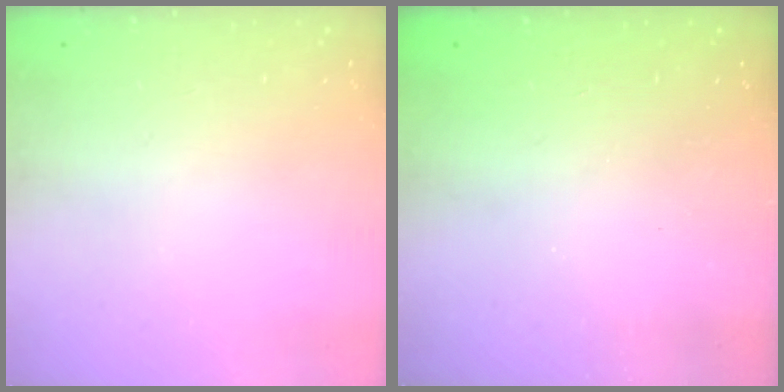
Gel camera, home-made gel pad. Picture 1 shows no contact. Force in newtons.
{"total": 2.4, "press": 2.3, "slide": 0.8}